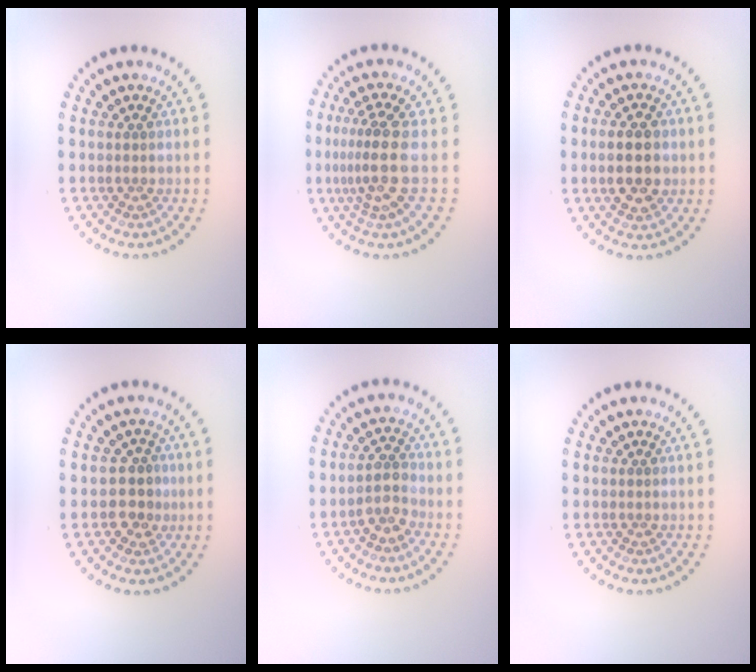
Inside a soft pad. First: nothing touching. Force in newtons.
{"total": 3.6, "press": 2.6, "slide": 2.5}
{"total": 4.4, "press": 4.4, "slide": 0.2}
{"total": 2.4, "press": 2.2, "slide": 1.0}
{"total": 1.8, "press": 1.7, "slide": 0.6}
{"total": 0.0}